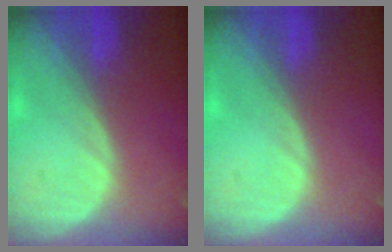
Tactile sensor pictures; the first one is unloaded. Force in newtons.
{"total": 0.0}